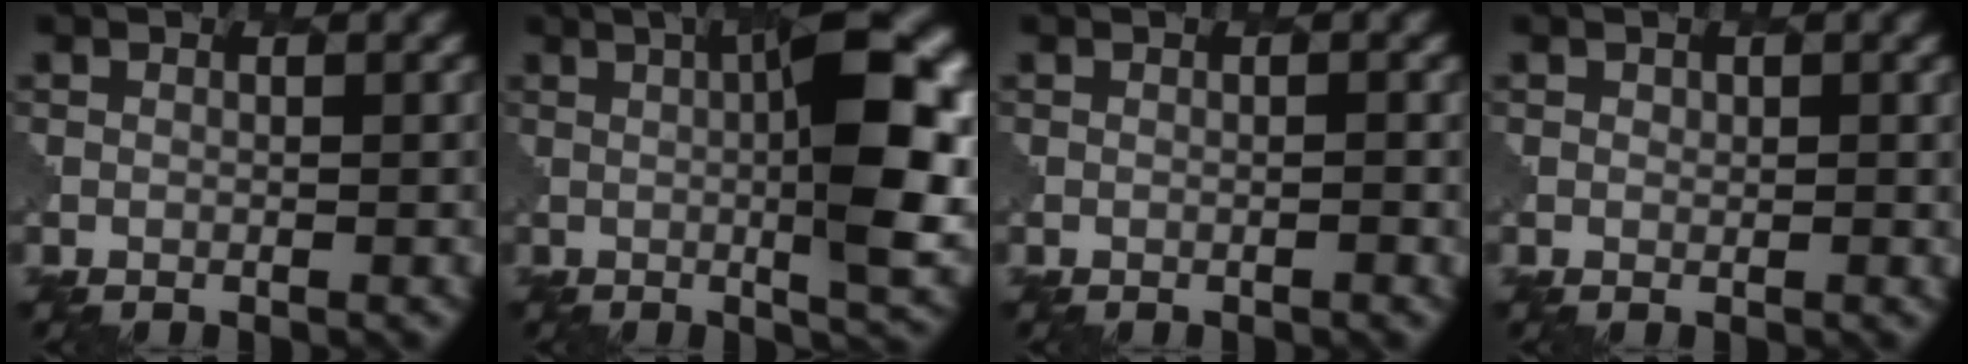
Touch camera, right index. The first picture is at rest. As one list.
[{"total": 10.0, "force": [1.5, 1.5, 9.8], "torque": [-0.135, 0.008, 0.013]}, {"total": 1.0, "force": [0.1, -0.8, -0.5], "torque": [0.000, 0.005, -0.009]}, {"total": 1.0, "force": [0.8, -0.2, -0.5], "torque": [0.002, 0.000, 0.000]}]